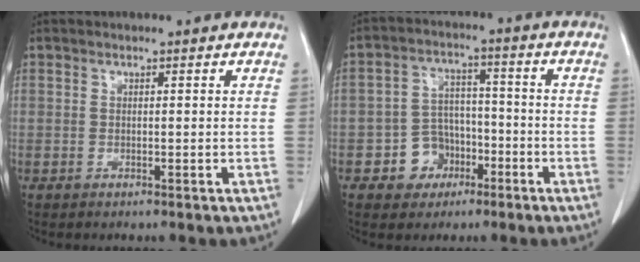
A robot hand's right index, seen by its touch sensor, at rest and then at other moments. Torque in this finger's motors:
{"motor_torque": [0.04, -0.01, 0.04, -0.03]}